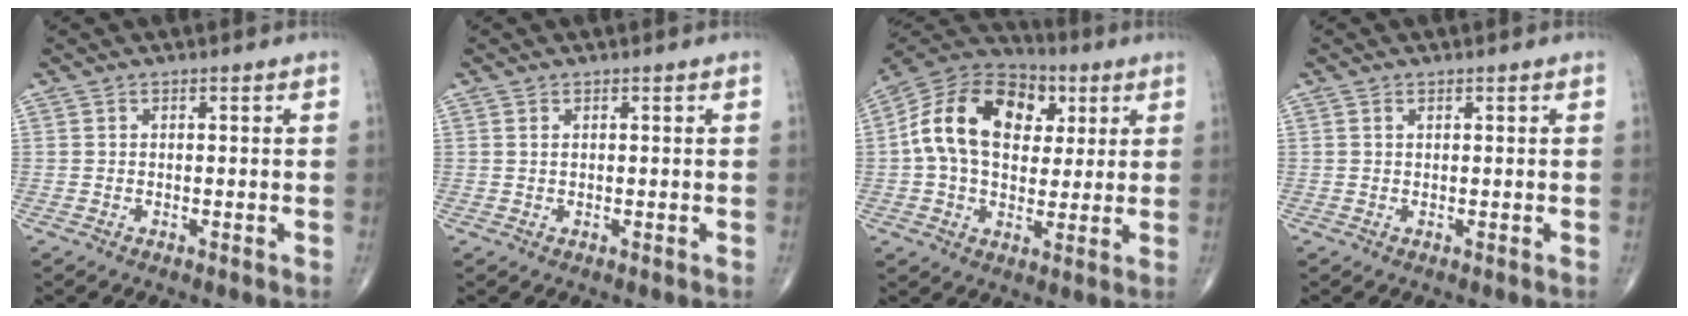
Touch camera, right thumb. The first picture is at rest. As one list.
[{"total": 0.9, "force": [0.3, 0.5, 0.6], "torque": [-0.014, 0.002, 0.008]}, {"total": 19.5, "force": [4.1, 13.2, 13.7], "torque": [-0.226, 0.012, 0.060]}, {"total": 0.6, "force": [0.3, 0.3, 0.4], "torque": [-0.010, 0.001, 0.006]}]